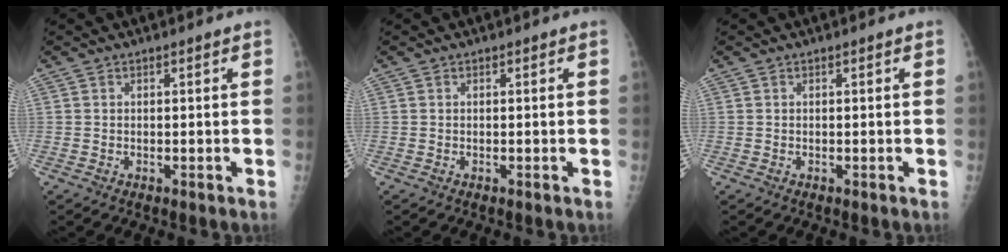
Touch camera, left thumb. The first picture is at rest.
{"total": 0.0}
{"total": 0.0}